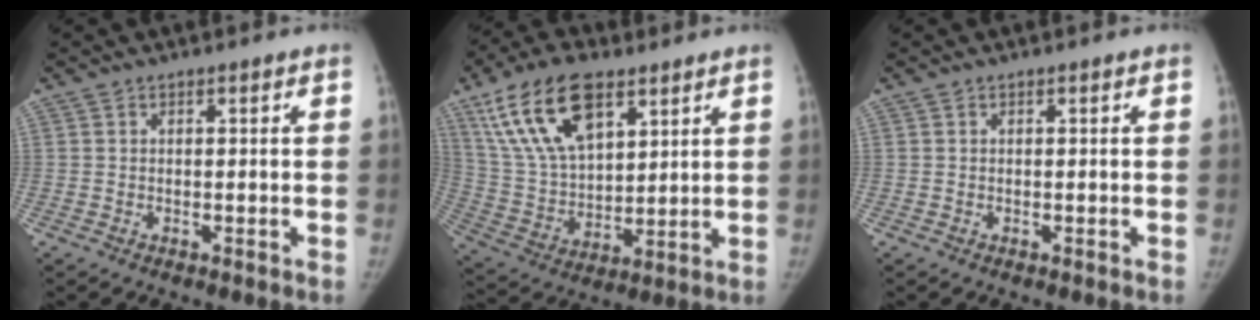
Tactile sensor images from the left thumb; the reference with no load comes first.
{"total": 18.6, "force": [9.9, 9.3, 12.7], "torque": [-0.215, -0.028, 0.193]}
{"total": 0.0}